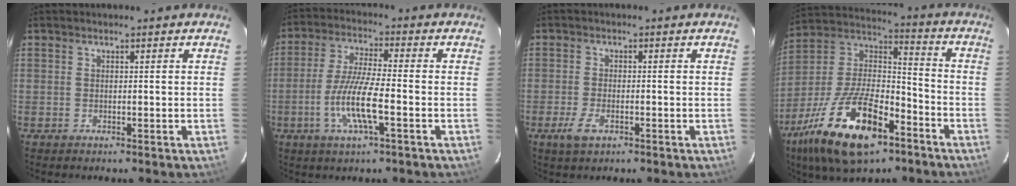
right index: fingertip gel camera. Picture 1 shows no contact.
{"total": 9.5, "force": [-3.3, 1.1, 8.8], "torque": [-0.182, -0.007, -0.064]}
{"total": 4.0, "force": [-2.2, 1.7, 2.8], "torque": [-0.070, -0.006, -0.040]}
{"total": 23.3, "force": [-12.9, 10.1, 16.6], "torque": [-0.339, -0.017, -0.224]}